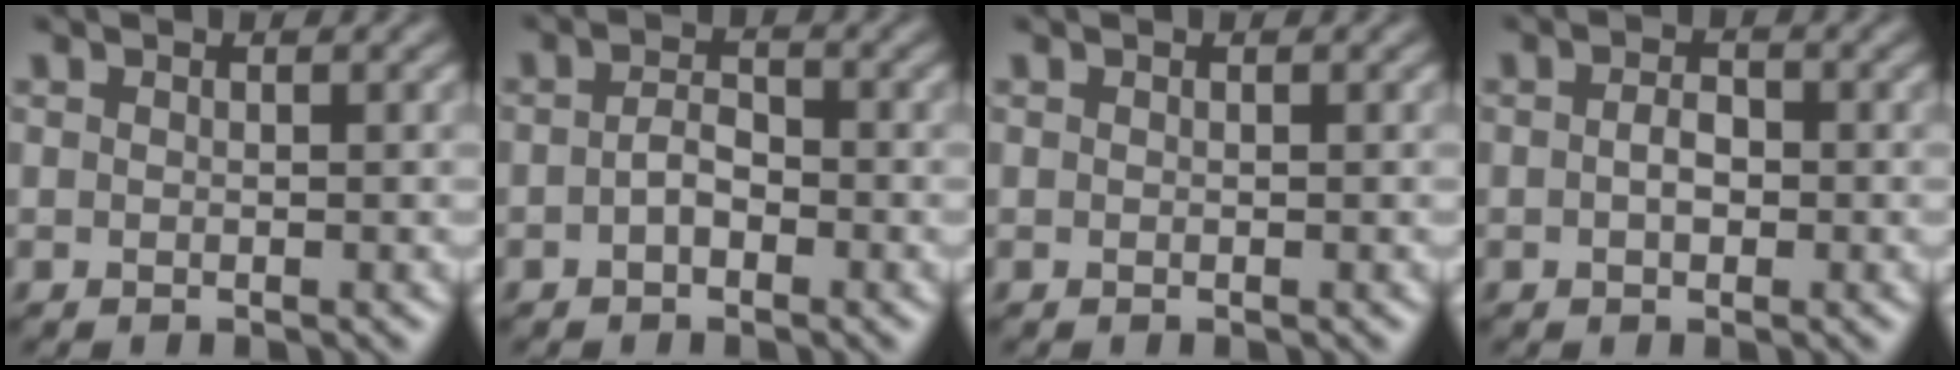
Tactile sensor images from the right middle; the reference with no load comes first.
{"total": 1.9, "force": [-0.6, 1.1, 1.5], "torque": [-0.030, 0.004, -0.014]}
{"total": 0.0}
{"total": 1.8, "force": [-0.1, 1.1, 1.4], "torque": [-0.026, 0.004, -0.004]}